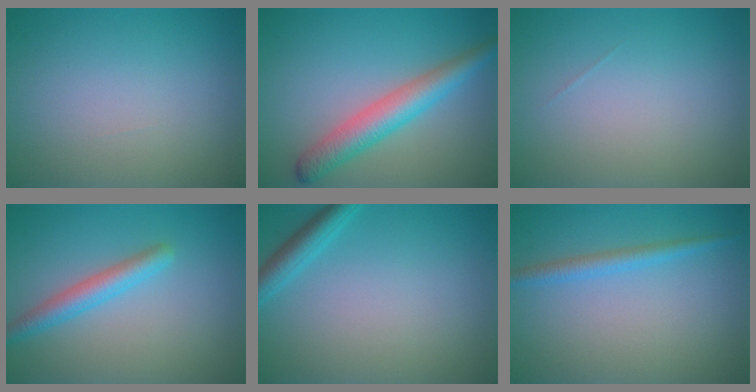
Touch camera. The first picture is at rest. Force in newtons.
{"total": 4.5, "press": 4.5, "slide": 0.2}
{"total": 0.0}
{"total": 2.8, "press": 2.8, "slide": 0.2}
{"total": 2.4, "press": 2.4, "slide": 0.2}
{"total": 1.8, "press": 1.8, "slide": 0.1}